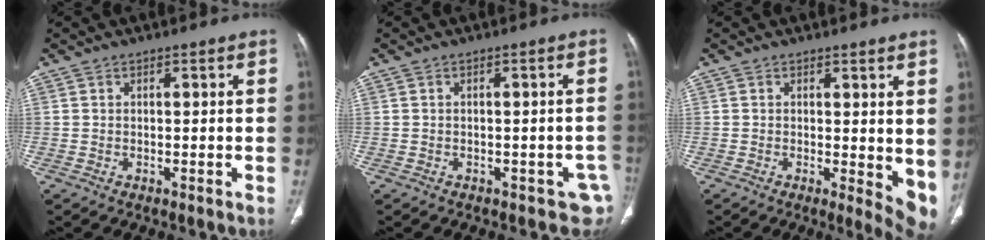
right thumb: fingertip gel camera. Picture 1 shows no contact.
{"total": 4.9, "force": [-2.4, 3.2, 2.8], "torque": [-0.008, 0.012, -0.030]}
{"total": 6.9, "force": [0.7, 2.7, 6.3], "torque": [-0.071, -0.017, 0.011]}